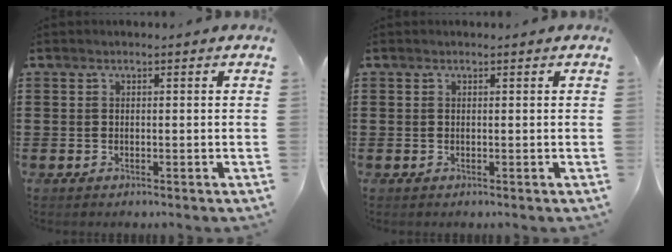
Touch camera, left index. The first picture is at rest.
{"total": 0.0}